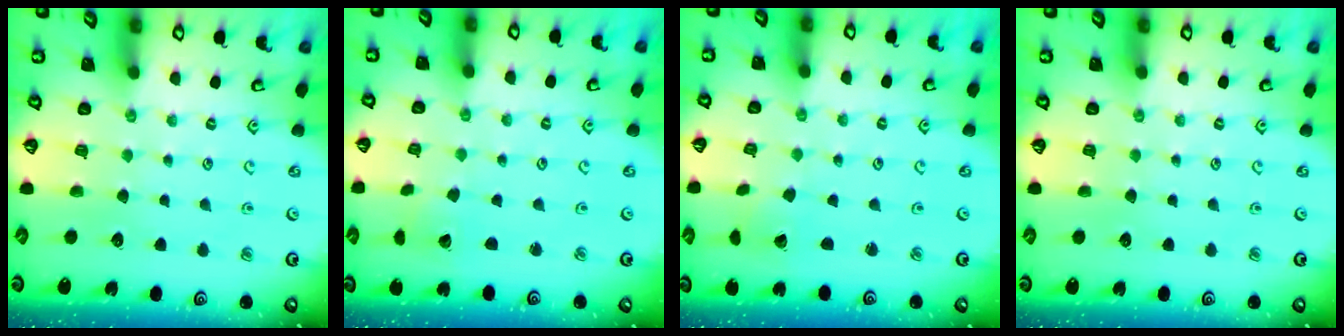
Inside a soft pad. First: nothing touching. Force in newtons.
{"total": 1.4, "press": 1.4, "slide": 0.2}
{"total": 2.1, "press": 2.1, "slide": 0.2}
{"total": 0.0}